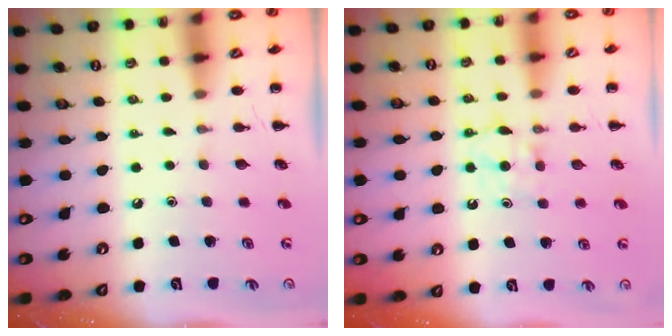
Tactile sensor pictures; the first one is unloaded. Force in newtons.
{"total": 5.6, "press": 5.3, "slide": 1.6}